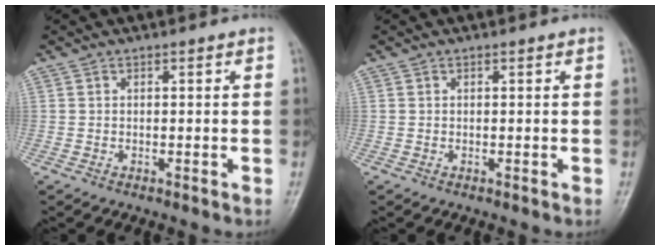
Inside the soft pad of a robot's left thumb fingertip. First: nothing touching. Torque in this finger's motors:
{"motor_torque": [0.00, 0.00, 0.00, 0.00, 0.00]}